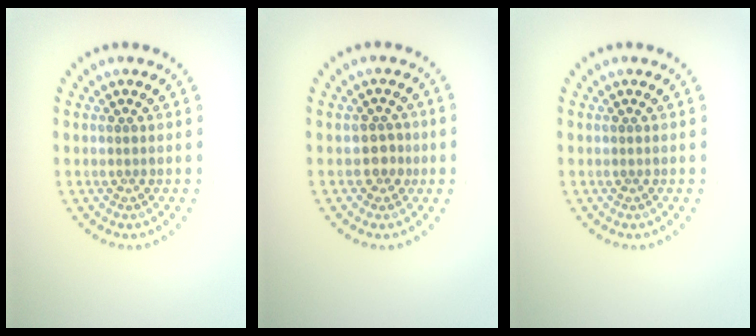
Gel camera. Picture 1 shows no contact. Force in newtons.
{"total": 1.7, "press": 1.5, "slide": 0.8}
{"total": 0.0}